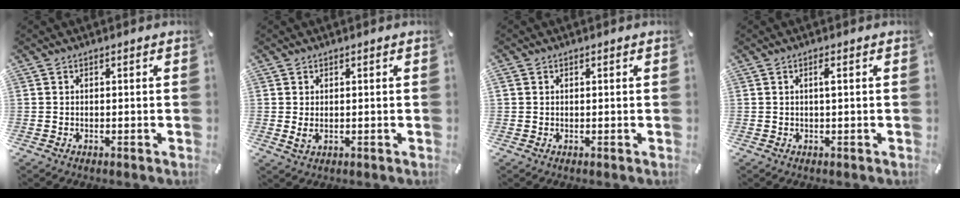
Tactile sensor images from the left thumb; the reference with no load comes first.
{"total": 2.0, "force": [0.3, 1.1, 1.6], "torque": [-0.030, -0.005, 0.002]}
{"total": 0.7, "force": [0.3, 0.6, 0.1], "torque": [-0.001, 0.004, 0.005]}
{"total": 1.8, "force": [0.3, 0.1, 1.7], "torque": [-0.035, 0.001, 0.004]}